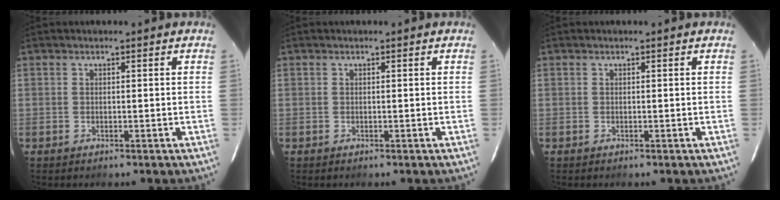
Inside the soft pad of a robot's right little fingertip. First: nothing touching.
{"total": 0.0}
{"total": 0.0}